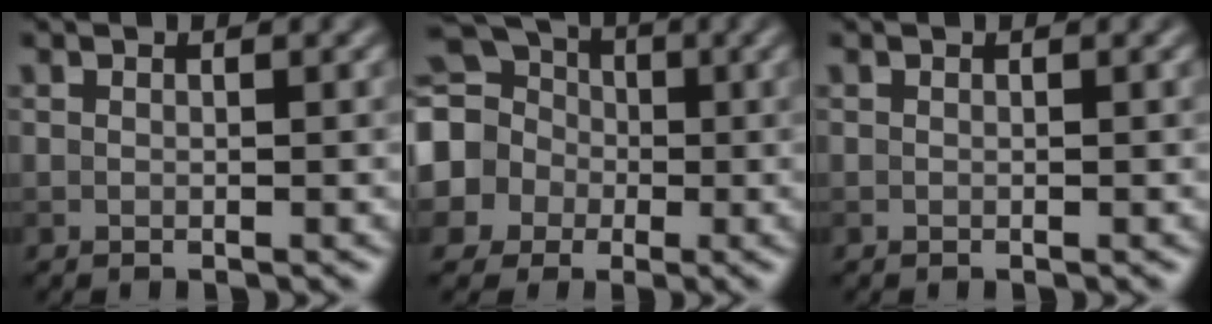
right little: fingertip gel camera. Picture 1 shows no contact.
{"total": 14.0, "force": [0.1, 12.9, 5.4], "torque": [-0.148, 0.006, -0.039]}
{"total": 0.0}